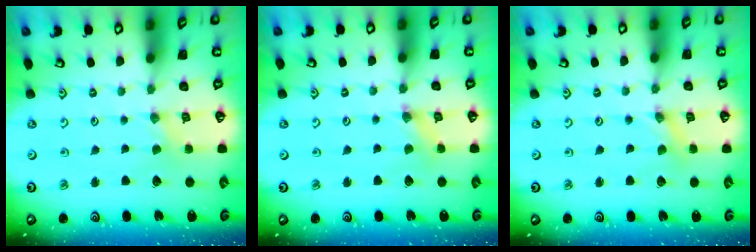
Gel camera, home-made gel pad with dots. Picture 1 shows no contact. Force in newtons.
{"total": 1.0, "press": 1.0, "slide": 0.3}
{"total": 0.8, "press": 0.8, "slide": 0.2}